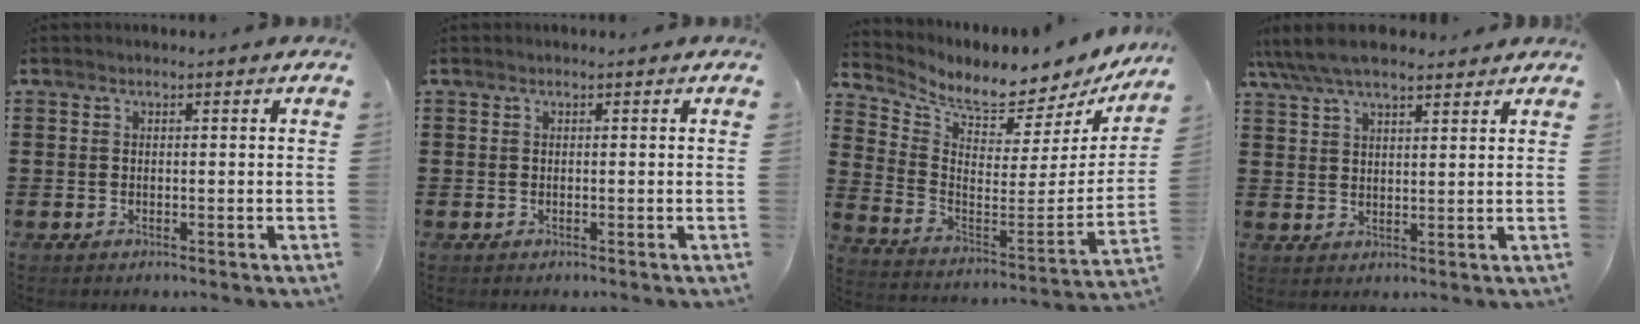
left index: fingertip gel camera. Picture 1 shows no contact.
{"total": 0.0}
{"total": 5.6, "force": [5.0, 1.2, 2.1], "torque": [-0.057, -0.062, 0.078]}
{"total": 6.4, "force": [5.4, 1.7, 3.0], "torque": [-0.074, -0.005, 0.100]}